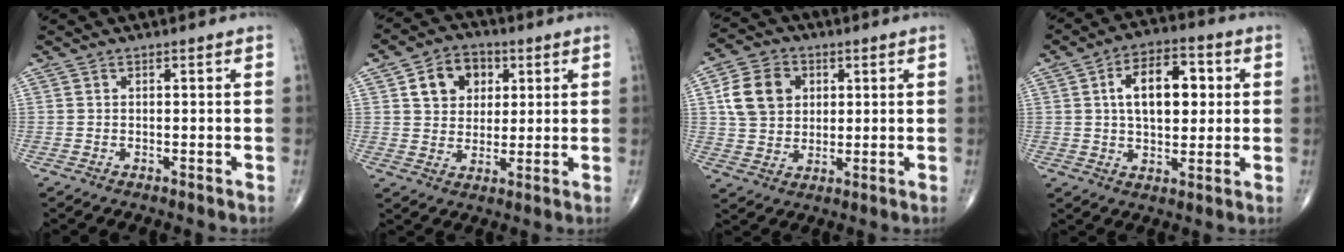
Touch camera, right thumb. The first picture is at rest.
{"total": 9.2, "force": [3.1, 7.3, 4.7], "torque": [-0.036, -0.006, 0.051]}
{"total": 10.4, "force": [2.6, 8.5, 5.5], "torque": [-0.081, 0.002, 0.046]}
{"total": 12.9, "force": [2.4, 7.4, 10.3], "torque": [-0.137, 0.009, 0.036]}